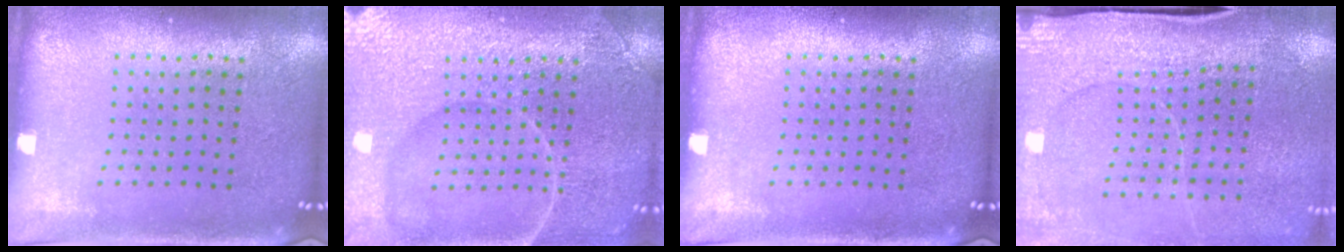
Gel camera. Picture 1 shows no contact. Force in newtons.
{"total": 7.1, "press": 7.0, "slide": 0.9}
{"total": 0.0}
{"total": 2.9, "press": 2.8, "slide": 0.7}